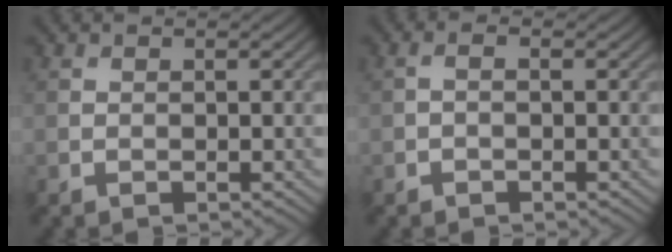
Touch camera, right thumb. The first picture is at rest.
{"total": 1.0, "force": [-0.3, 0.3, 0.8], "torque": [-0.019, 0.001, -0.008]}